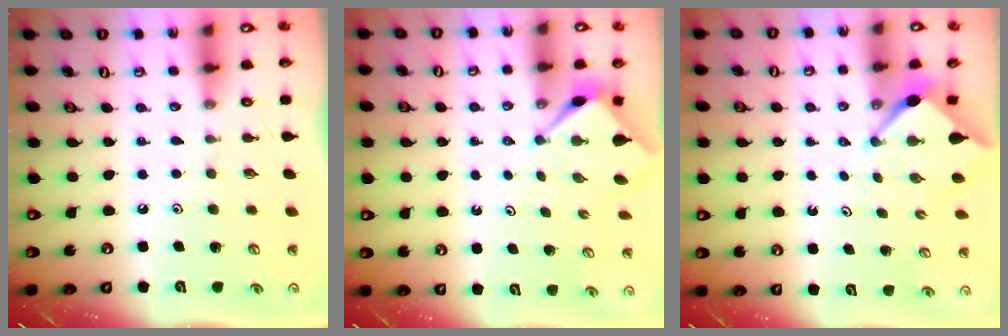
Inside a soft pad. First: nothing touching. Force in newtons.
{"total": 2.8, "press": 2.8, "slide": 0.2}
{"total": 2.5, "press": 2.4, "slide": 0.3}